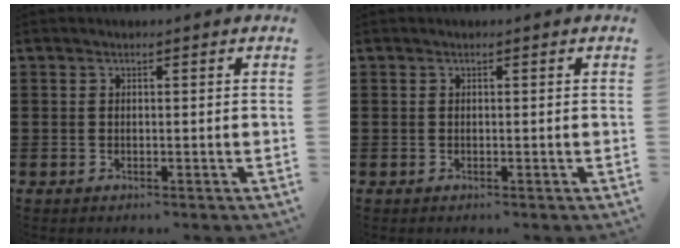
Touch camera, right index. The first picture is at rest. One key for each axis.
{"total": 0.0}